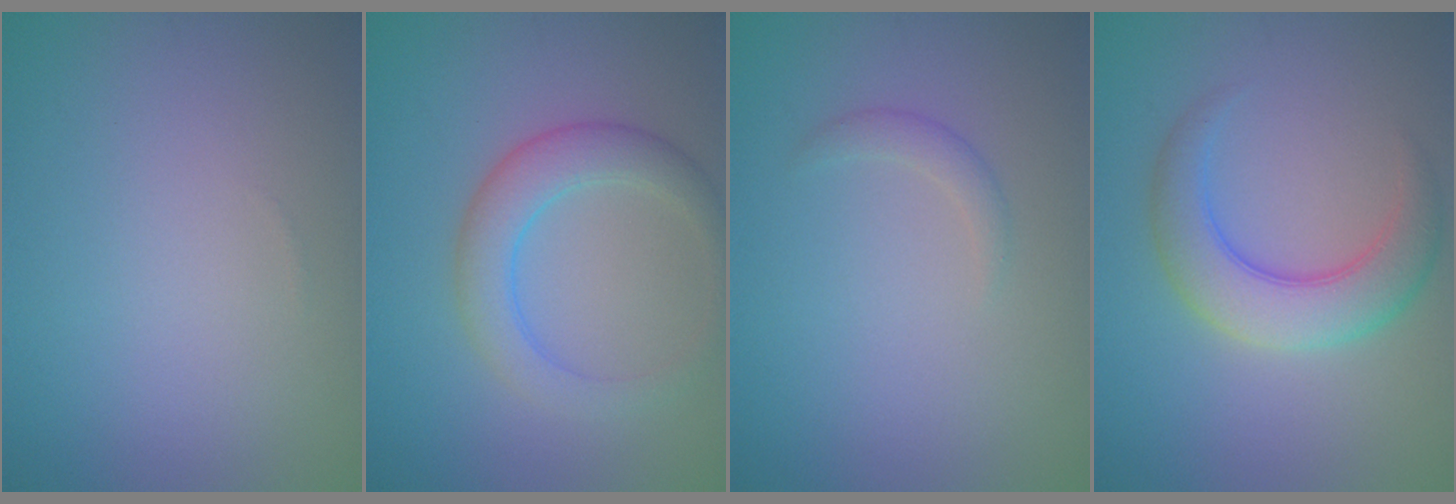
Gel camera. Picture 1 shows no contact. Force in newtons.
{"total": 4.0, "press": 4.0, "slide": 0.3}
{"total": 1.1, "press": 1.1, "slide": 0.0}
{"total": 5.3, "press": 5.3, "slide": 0.1}